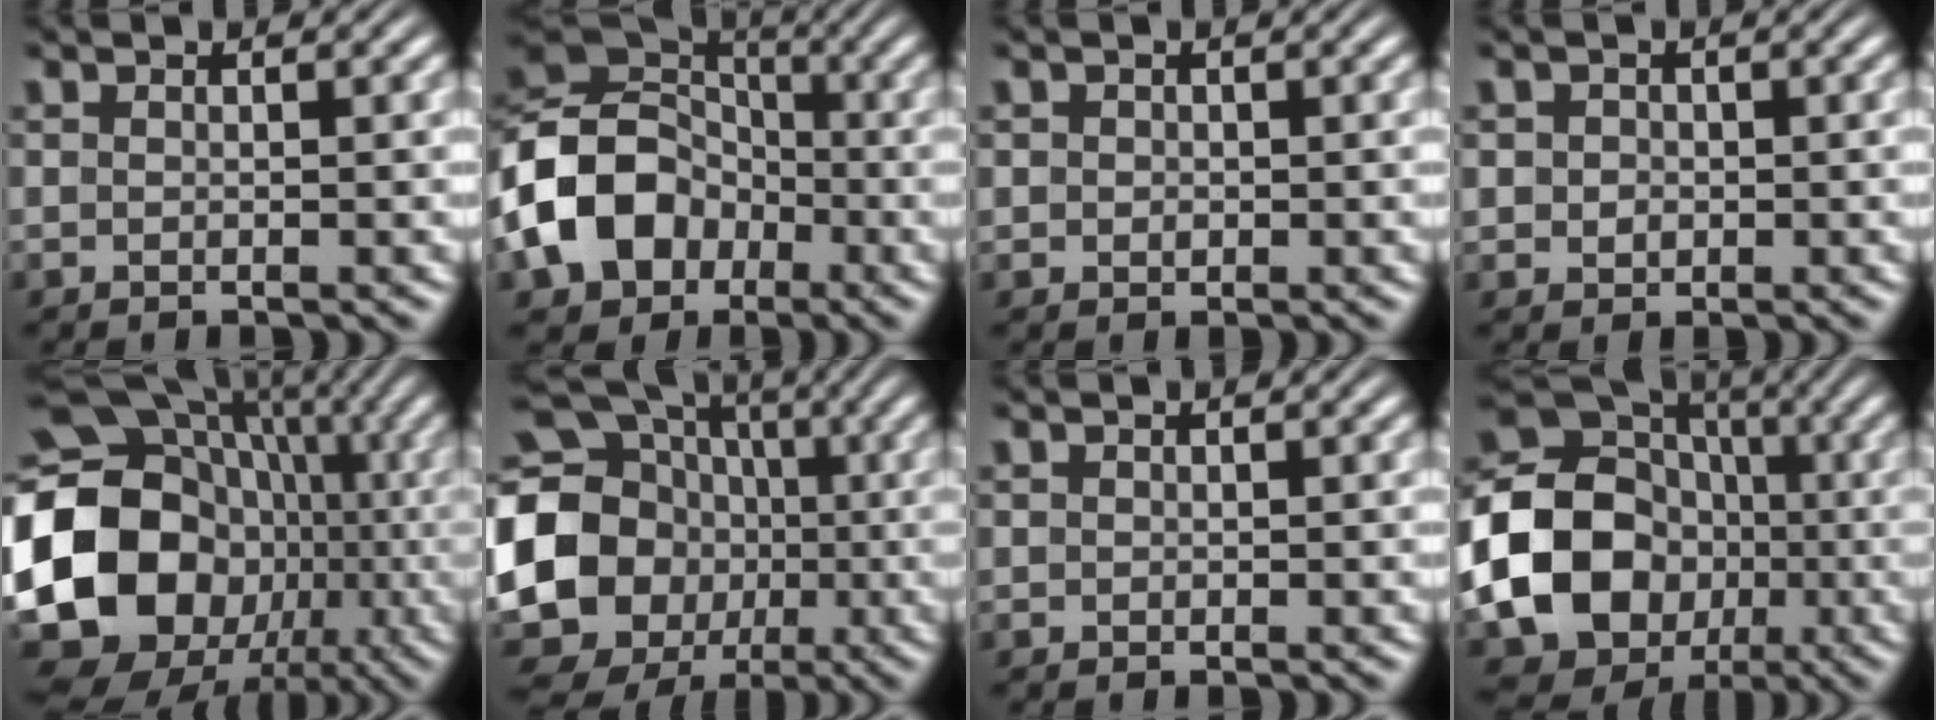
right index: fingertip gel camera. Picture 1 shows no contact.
{"total": 12.1, "force": [-1.5, 10.2, 6.4], "torque": [-0.166, -0.037, -0.016]}
{"total": 1.2, "force": [0.1, 1.1, 0.4], "torque": [-0.015, -0.008, 0.006]}
{"total": 2.1, "force": [0.0, 2.0, 0.7], "torque": [-0.023, -0.008, 0.003]}
{"total": 23.0, "force": [-3.6, 18.9, 12.6], "torque": [-0.280, -0.080, -0.043]}
{"total": 21.3, "force": [-1.1, 19.2, 9.1], "torque": [-0.259, -0.073, -0.021]}
{"total": 0.0}
{"total": 21.4, "force": [-4.0, 18.9, 9.3], "torque": [-0.245, -0.078, -0.056]}